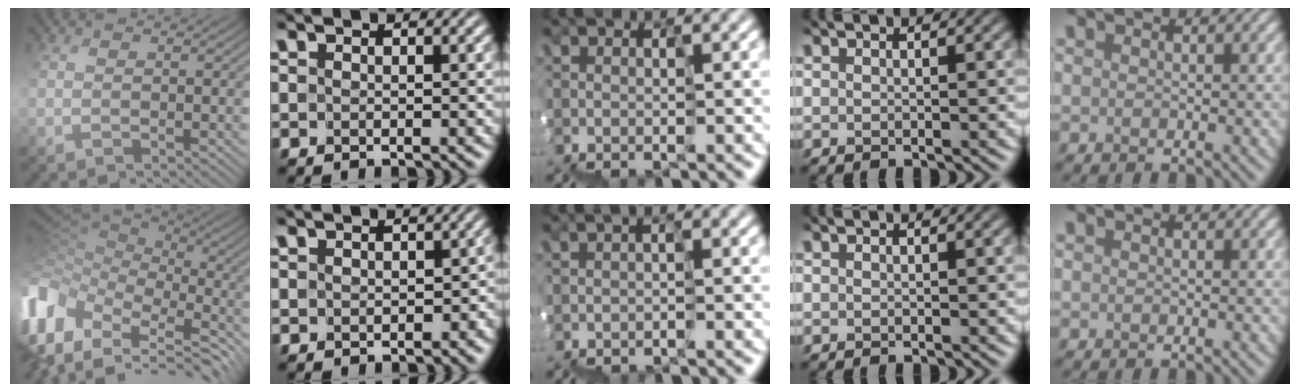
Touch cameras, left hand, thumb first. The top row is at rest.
{"thumb": {"total": 14.8, "force": [-3.7, 9.8, 10.4], "torque": [-0.290, -0.023, -0.052]}, "index": {"total": 2.1, "force": [-0.5, 1.6, 1.2], "torque": [0.001, -0.006, -0.006]}, "middle": {"total": 1.2, "force": [-0.5, -0.9, -0.5], "torque": [0.006, 0.002, -0.006]}}